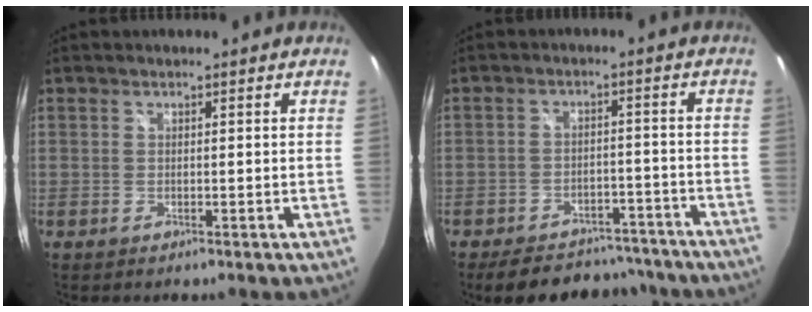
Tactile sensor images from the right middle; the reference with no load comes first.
{"total": 15.7, "force": [-13.4, 6.4, 5.2], "torque": [-0.111, 0.026, -0.165]}